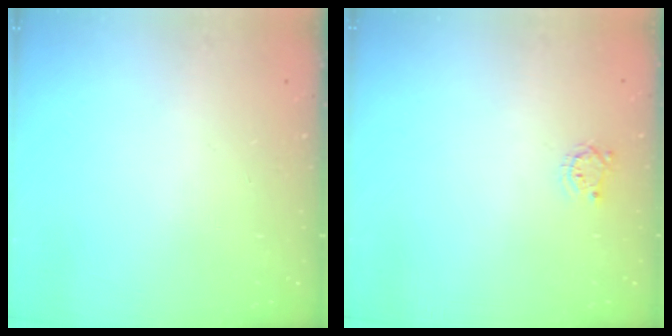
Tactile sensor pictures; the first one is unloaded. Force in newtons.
{"total": 3.9, "press": 3.8, "slide": 0.5}